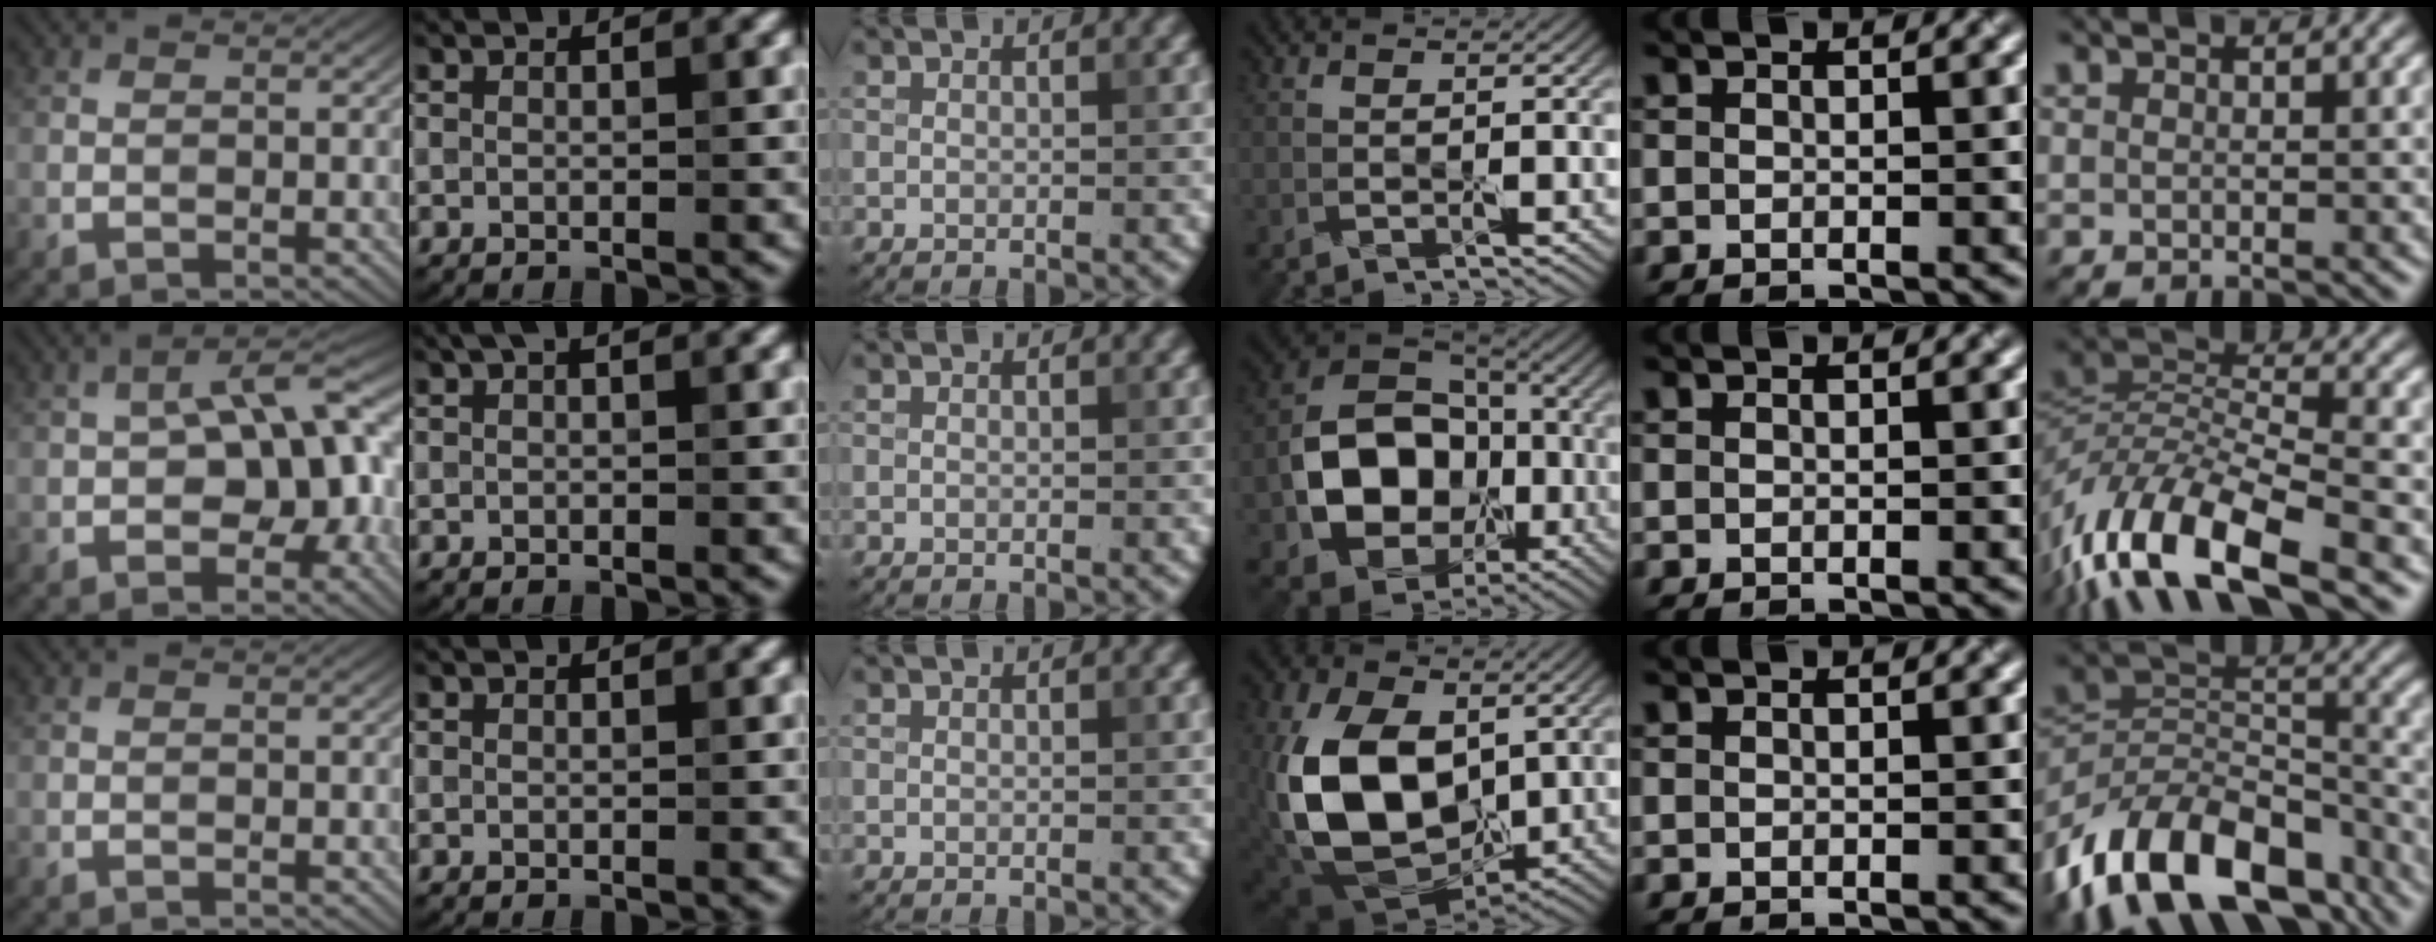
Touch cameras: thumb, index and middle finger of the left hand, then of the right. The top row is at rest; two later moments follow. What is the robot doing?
{"motion": "peel", "object": "plastic screen protector"}